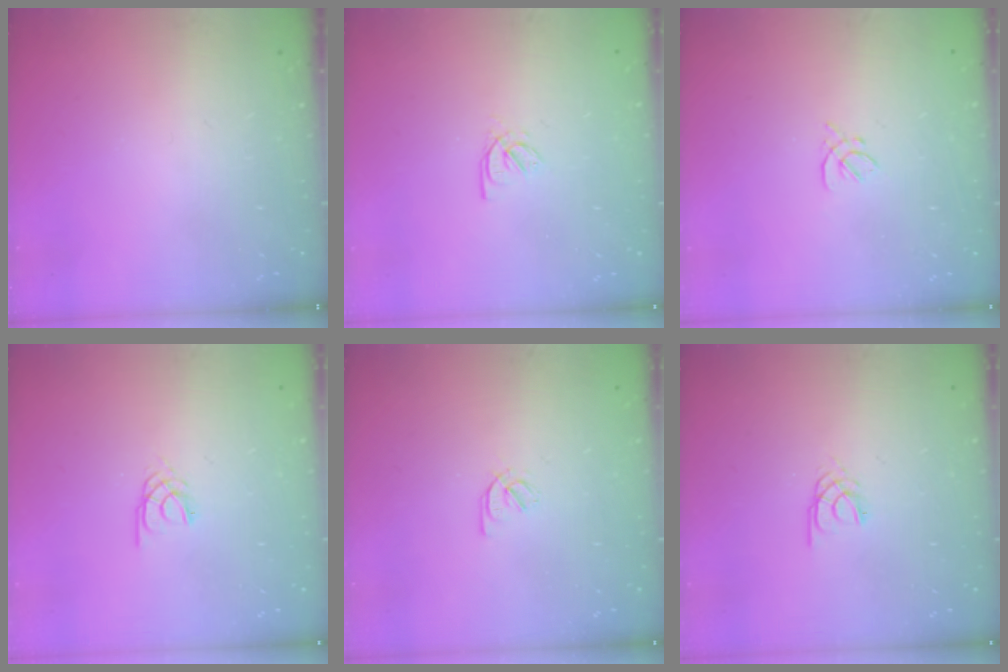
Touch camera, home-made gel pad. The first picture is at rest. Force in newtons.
{"total": 2.0, "press": 2.0, "slide": 0.4}
{"total": 2.1, "press": 2.0, "slide": 0.7}
{"total": 1.7, "press": 1.7, "slide": 0.3}
{"total": 2.1, "press": 1.9, "slide": 0.8}
{"total": 1.7, "press": 1.7, "slide": 0.3}